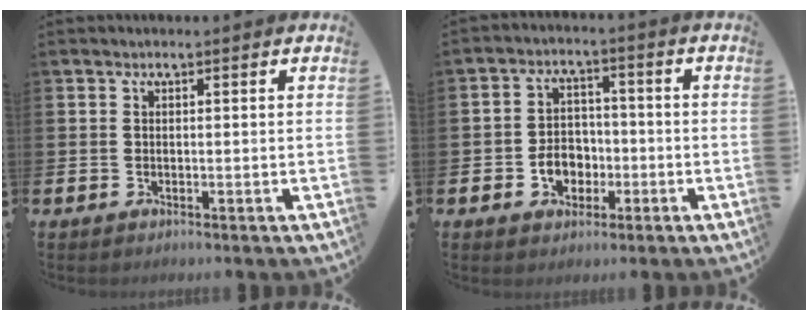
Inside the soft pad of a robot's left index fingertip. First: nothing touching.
{"total": 4.7, "force": [-1.6, 3.8, 2.3], "torque": [-0.025, -0.001, -0.038]}